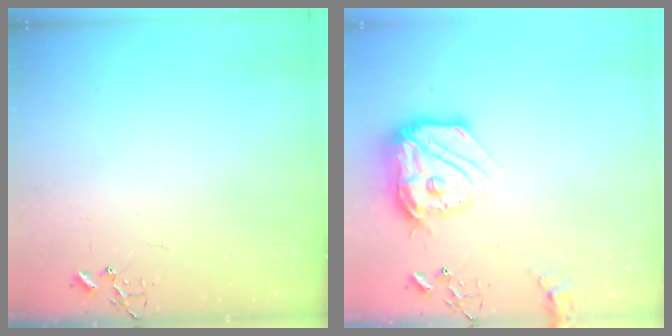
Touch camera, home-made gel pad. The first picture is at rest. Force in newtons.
{"total": 18.7, "press": 18.6, "slide": 1.8}